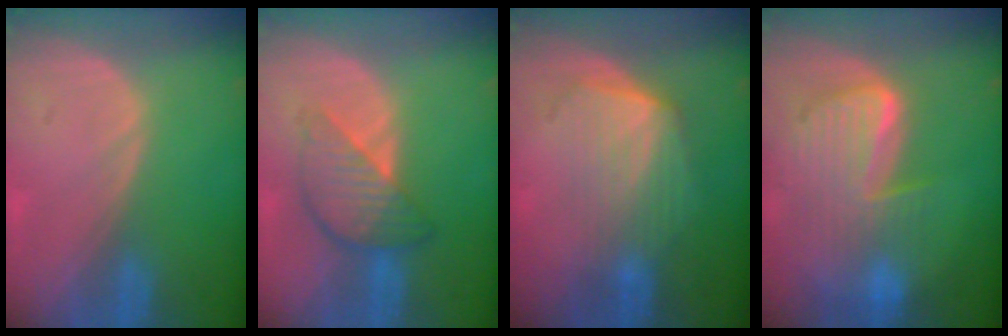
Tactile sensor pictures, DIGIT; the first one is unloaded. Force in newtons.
{"total": 6.2, "press": 6.2, "slide": 0.3}
{"total": 7.2, "press": 6.5, "slide": 3.0}
{"total": 10.0, "press": 8.6, "slide": 5.0}